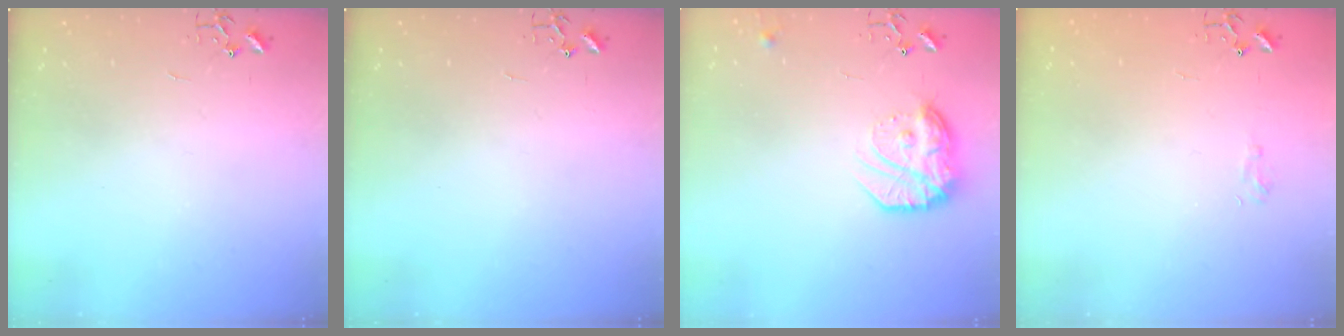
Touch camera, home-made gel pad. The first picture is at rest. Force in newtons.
{"total": 0.0}
{"total": 16.9, "press": 16.8, "slide": 1.4}
{"total": 5.6, "press": 5.6, "slide": 0.7}